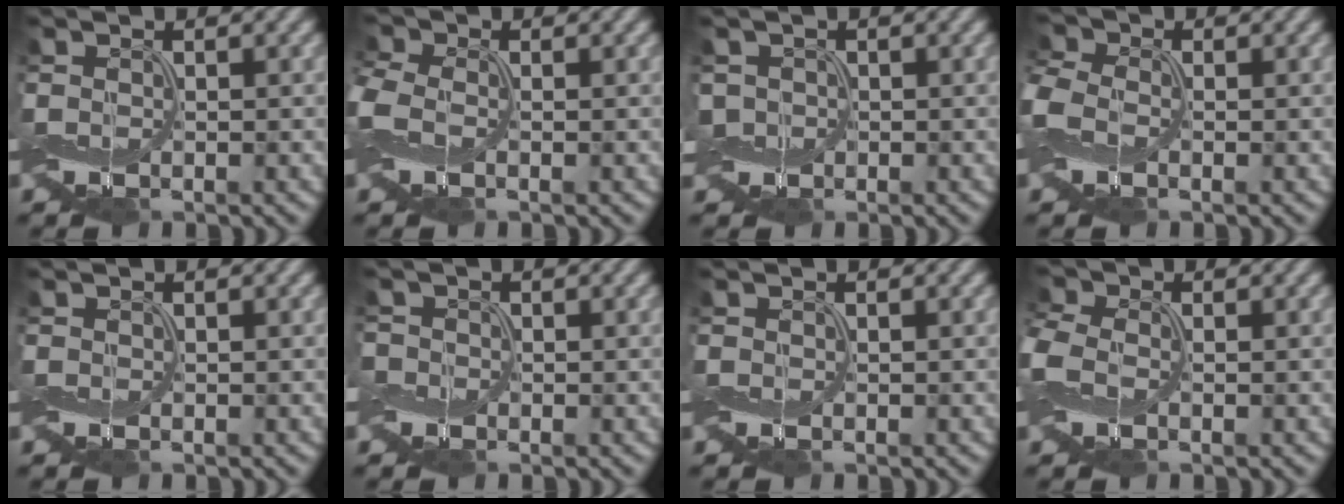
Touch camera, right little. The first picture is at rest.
{"total": 2.6, "force": [-0.8, 1.9, 1.6], "torque": [-0.052, 0.001, -0.017]}
{"total": 1.5, "force": [-0.2, 1.4, 0.4], "torque": [-0.021, 0.005, -0.005]}
{"total": 3.6, "force": [-0.9, 2.8, 2.1], "torque": [-0.069, 0.004, -0.023]}
{"total": 0.0}
{"total": 0.9, "force": [-0.5, 0.6, -0.5], "torque": [0.007, 0.003, -0.012]}
{"total": 0.0}
{"total": 3.1, "force": [-0.9, 2.4, 1.9], "torque": [-0.061, 0.001, -0.018]}